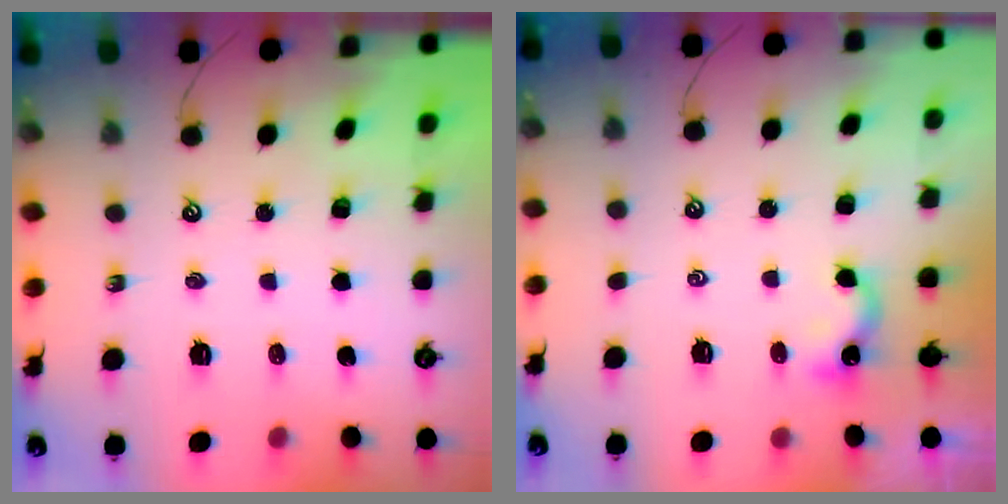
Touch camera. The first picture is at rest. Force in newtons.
{"total": 1.1, "press": 1.0, "slide": 0.4}